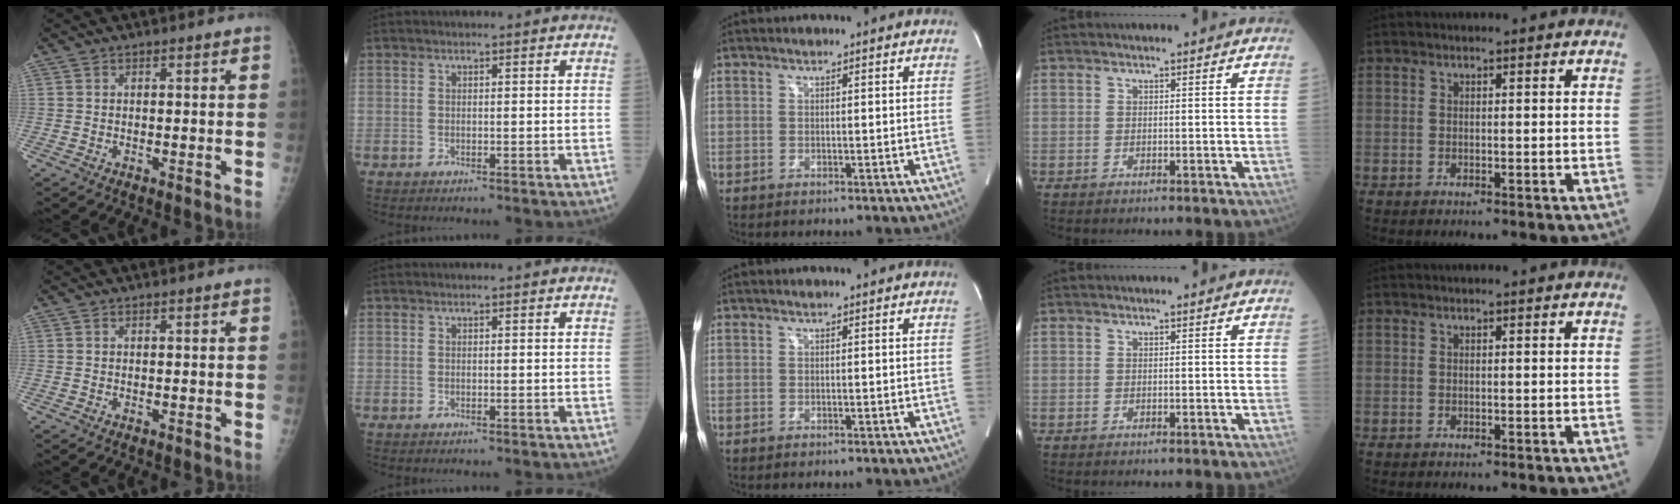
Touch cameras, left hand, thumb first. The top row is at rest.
{}